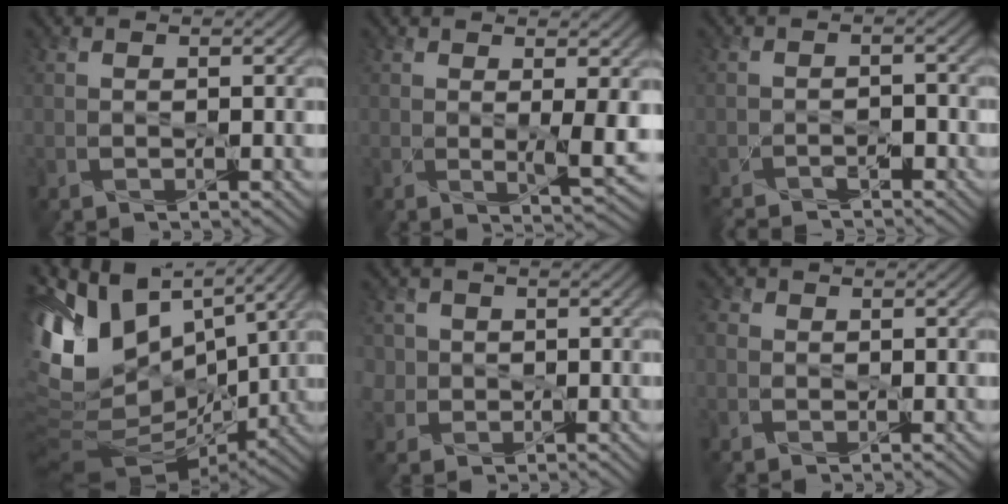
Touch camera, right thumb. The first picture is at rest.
{"total": 3.5, "force": [0.7, 0.4, 3.3], "torque": [-0.064, -0.012, 0.016]}
{"total": 4.9, "force": [-4.4, 1.5, 1.4], "torque": [-0.019, -0.001, -0.071]}
{"total": 14.9, "force": [3.3, 8.2, 11.9], "torque": [-0.256, -0.010, 0.084]}
{"total": 3.3, "force": [0.4, 3.2, 0.7], "torque": [-0.028, 0.001, 0.005]}
{"total": 1.5, "force": [0.1, 1.4, 0.6], "torque": [-0.016, 0.001, -0.002]}